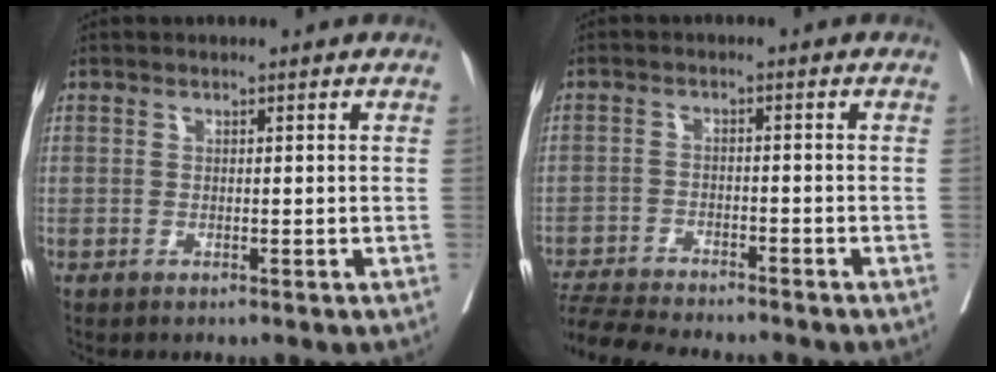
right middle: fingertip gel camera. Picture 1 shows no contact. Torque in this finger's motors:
{"motor_torque": [1.01, -1.13, 0.11, 0.03]}